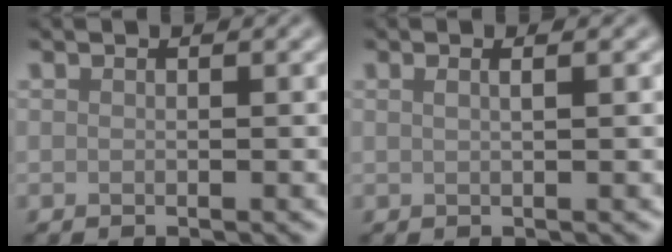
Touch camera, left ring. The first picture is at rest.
{"total": 1.7, "force": [0.8, 0.7, 1.3], "torque": [-0.007, -0.001, -0.002]}